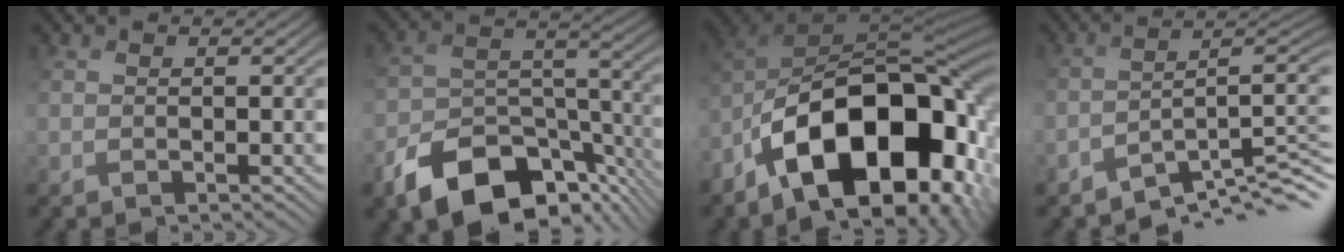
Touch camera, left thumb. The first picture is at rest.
{"total": 13.1, "force": [-8.8, 7.1, 6.7], "torque": [-0.122, -0.020, -0.150]}
{"total": 19.1, "force": [-8.5, 10.3, 13.6], "torque": [-0.231, -0.032, -0.130]}
{"total": 8.1, "force": [-5.7, 1.9, 5.4], "torque": [-0.071, -0.001, -0.091]}